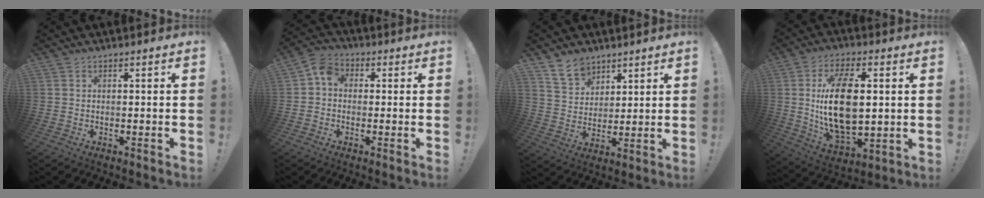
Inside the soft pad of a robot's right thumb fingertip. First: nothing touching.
{"total": 5.7, "force": [-0.1, 4.6, 3.4], "torque": [-0.068, 0.017, 0.001]}
{"total": 9.1, "force": [6.8, 5.7, 2.1], "torque": [-0.031, -0.045, 0.132]}
{"total": 19.9, "force": [2.2, 10.9, 16.5], "torque": [-0.300, -0.009, 0.035]}